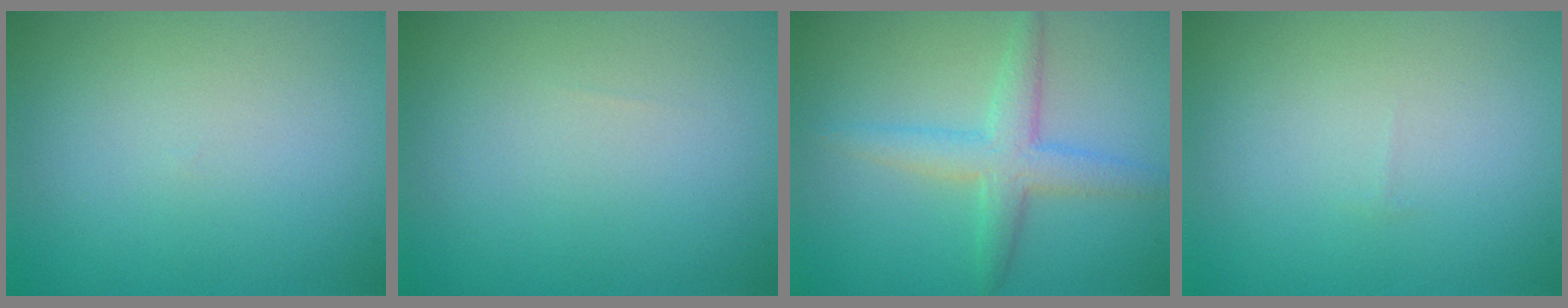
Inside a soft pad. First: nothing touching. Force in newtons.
{"total": 0.0}
{"total": 3.7, "press": 3.7, "slide": 0.1}
{"total": 0.0}